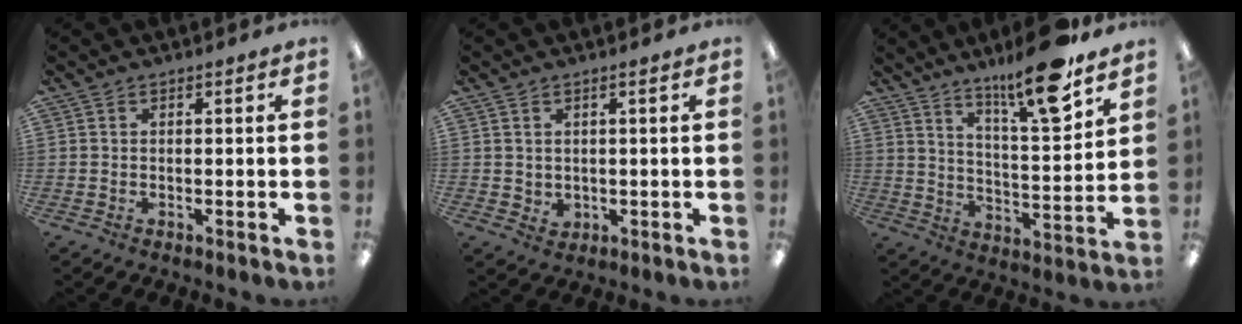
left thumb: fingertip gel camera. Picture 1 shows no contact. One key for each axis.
{"total": 2.3, "fx": 1.5, "fy": 1.6, "fz": 0.6, "tx": -0.015, "ty": -0.003, "tz": 0.027}
{"total": 15.7, "fx": 12.1, "fy": 2.7, "fz": 9.7, "tx": -0.154, "ty": -0.075, "tz": 0.194}